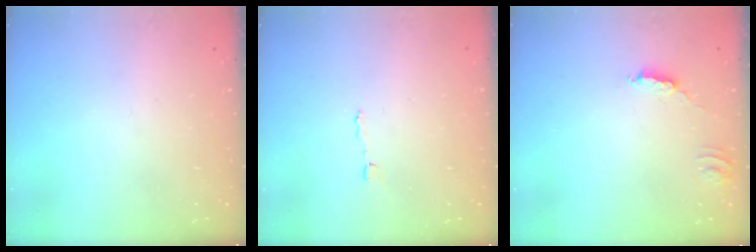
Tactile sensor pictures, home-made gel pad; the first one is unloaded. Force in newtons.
{"total": 1.2, "press": 1.2, "slide": 0.0}
{"total": 2.7, "press": 2.7, "slide": 0.2}